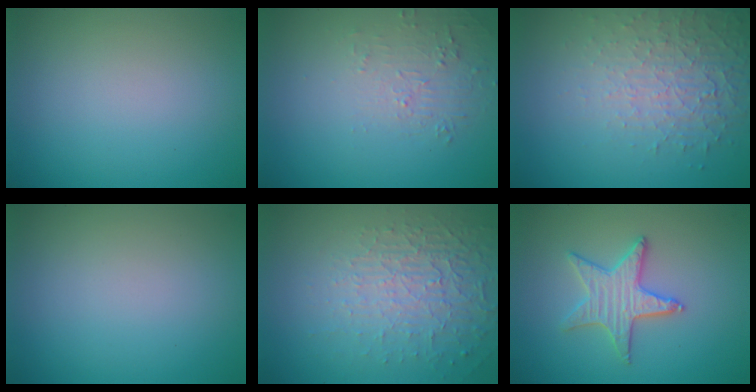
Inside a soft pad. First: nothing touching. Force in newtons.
{"total": 1.7, "press": 0.5, "slide": 1.7}
{"total": 4.8, "press": 3.2, "slide": 3.6}
{"total": 0.0}
{"total": 5.5, "press": 3.2, "slide": 4.5}
{"total": 3.3, "press": 3.2, "slide": 0.2}